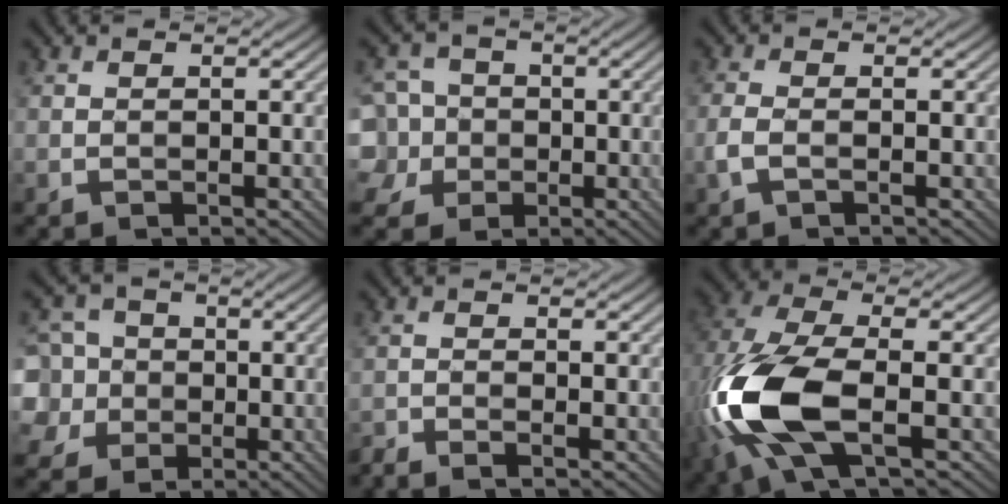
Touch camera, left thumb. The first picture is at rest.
{"total": 8.5, "force": [-1.7, 7.9, 2.8], "torque": [-0.098, 0.001, -0.056]}
{"total": 1.9, "force": [-0.8, 0.8, 1.5], "torque": [-0.045, 0.001, -0.023]}
{"total": 8.9, "force": [-0.8, 8.4, 3.0], "torque": [-0.110, 0.005, -0.044]}
{"total": 2.0, "force": [-1.7, 0.2, 1.1], "torque": [-0.018, -0.004, -0.042]}
{"total": 14.0, "force": [-3.6, 6.3, 12.0], "torque": [-0.309, -0.009, -0.077]}